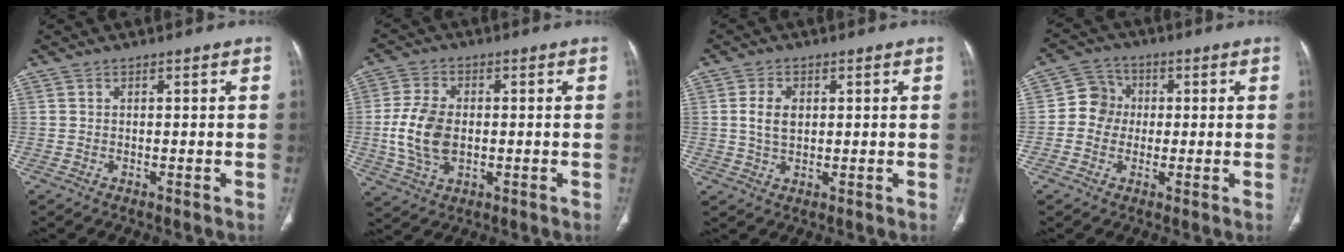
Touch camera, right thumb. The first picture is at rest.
{"total": 9.9, "force": [-0.8, 6.2, 7.7], "torque": [-0.156, 0.003, -0.012]}
{"total": 4.6, "force": [0.8, 2.9, 3.5], "torque": [-0.067, -0.001, 0.016]}
{"total": 6.3, "force": [-0.2, 5.8, 2.4], "torque": [-0.014, 0.015, -0.015]}